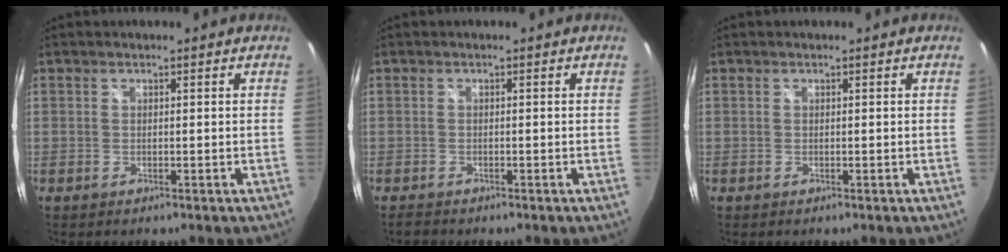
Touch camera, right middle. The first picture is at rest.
{"total": 1.0, "force": [-1.0, 0.3, 0.1], "torque": [-0.006, -0.004, -0.020]}
{"total": 0.0}